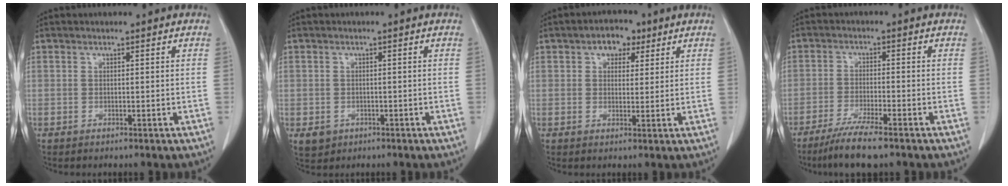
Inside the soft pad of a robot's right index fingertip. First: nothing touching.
{"total": 2.9, "force": [-1.0, 2.6, 0.6], "torque": [-0.004, 0.006, -0.006]}
{"total": 4.3, "force": [2.2, 2.8, 2.4], "torque": [-0.029, 0.018, 0.034]}
{"total": 7.3, "force": [-5.4, 0.3, 4.8], "torque": [-0.084, -0.018, -0.092]}